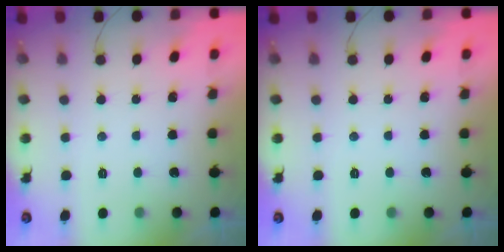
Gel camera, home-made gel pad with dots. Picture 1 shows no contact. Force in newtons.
{"total": 0.0}